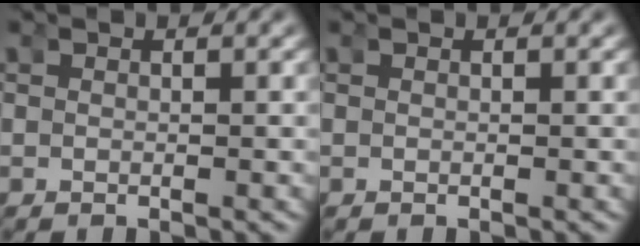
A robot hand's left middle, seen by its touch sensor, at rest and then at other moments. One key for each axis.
{"total": 0.0}